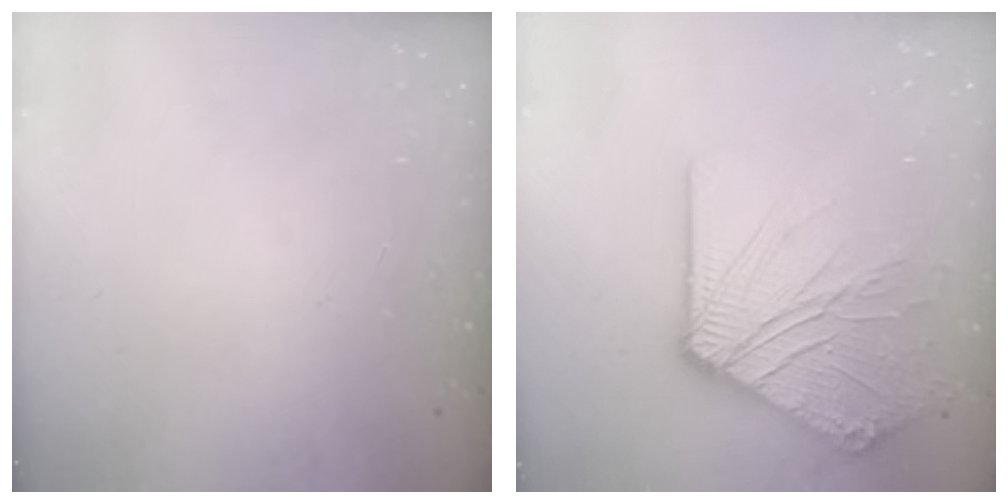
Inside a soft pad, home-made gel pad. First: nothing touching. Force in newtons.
{"total": 13.7, "press": 13.6, "slide": 2.1}